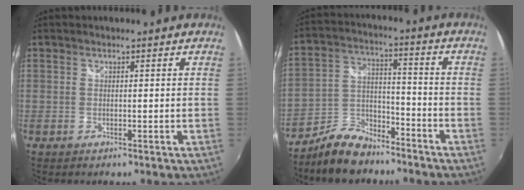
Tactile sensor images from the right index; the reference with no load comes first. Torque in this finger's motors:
{"motor_torque": [0.58, -0.76, 0.18, 0.00]}